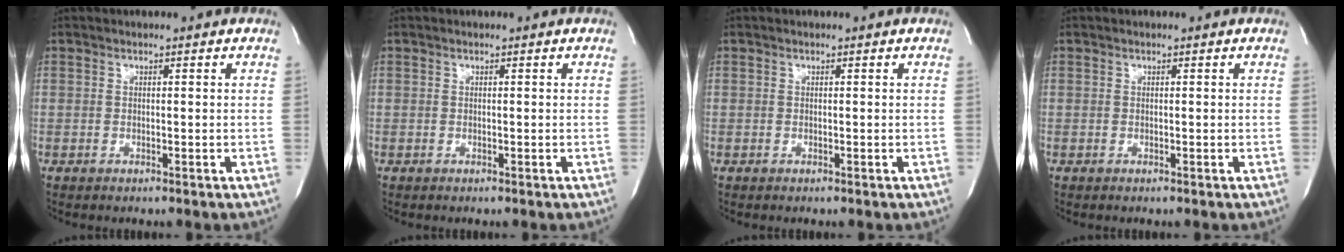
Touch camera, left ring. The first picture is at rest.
{"total": 0.0}
{"total": 0.0}
{"total": 0.0}